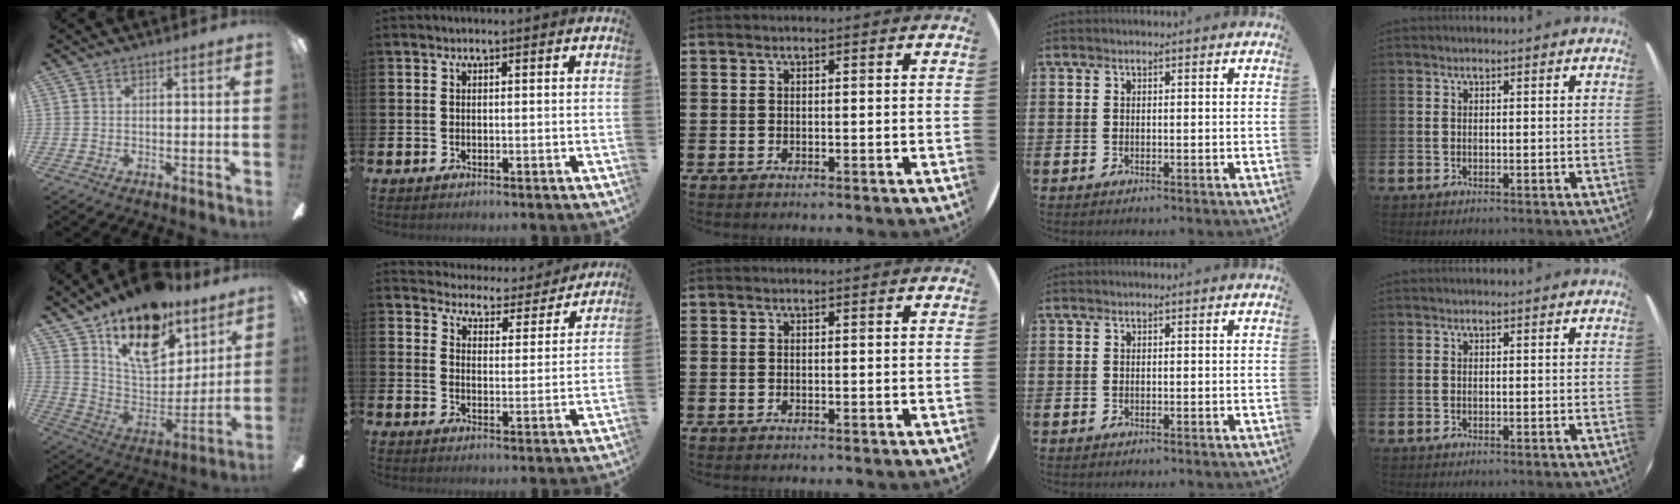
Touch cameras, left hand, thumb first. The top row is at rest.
{"thumb": {"total": 19.5, "force": [13.1, 10.3, 10.2], "torque": [-0.168, -0.075, 0.234]}, "index": {"total": 4.4, "force": [4.2, 1.0, 0.0], "torque": [-0.013, -0.043, 0.066]}}